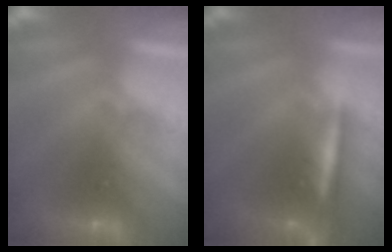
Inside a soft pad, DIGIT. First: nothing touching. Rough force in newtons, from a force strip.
{"total": 2.3}